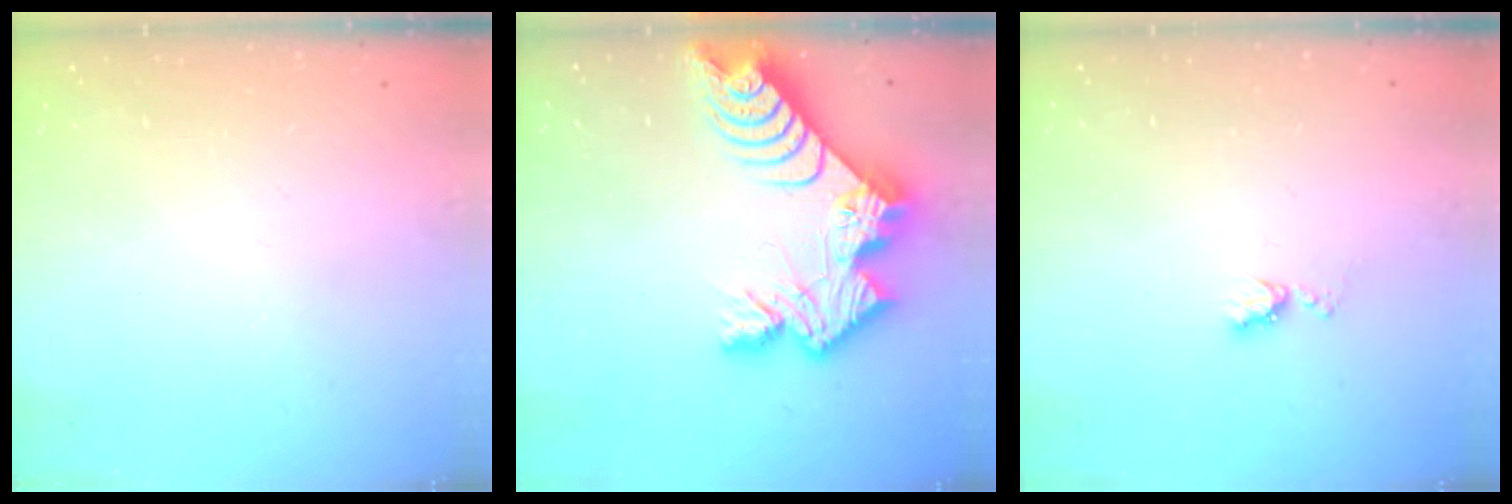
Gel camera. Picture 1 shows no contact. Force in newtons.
{"total": 13.7, "press": 13.7, "slide": 1.1}
{"total": 5.1, "press": 5.1, "slide": 0.5}